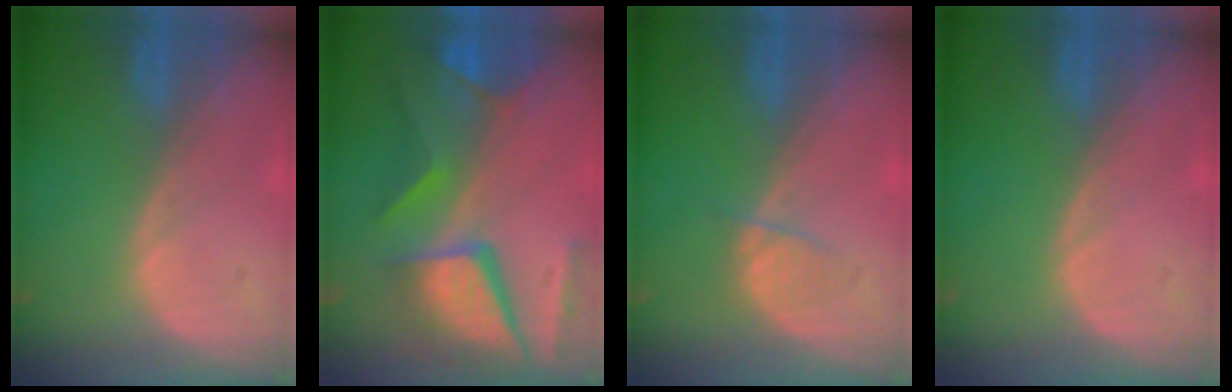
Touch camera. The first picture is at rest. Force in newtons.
{"total": 12.0, "press": 9.9, "slide": 6.8}
{"total": 1.9, "press": 1.9, "slide": 0.4}
{"total": 0.0}